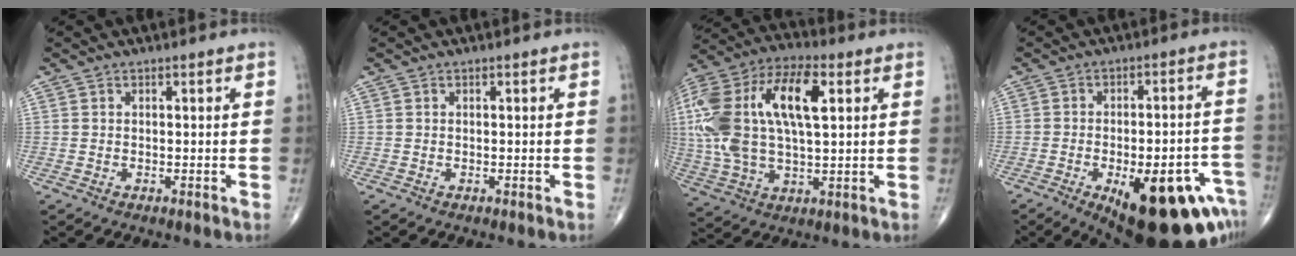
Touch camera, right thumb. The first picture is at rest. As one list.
[{"total": 0.0}, {"total": 25.2, "force": [5.4, 12.0, 21.5], "torque": [-0.475, 0.027, 0.092]}, {"total": 23.1, "force": [-11.0, 8.9, 18.3], "torque": [-0.164, 0.040, -0.135]}]